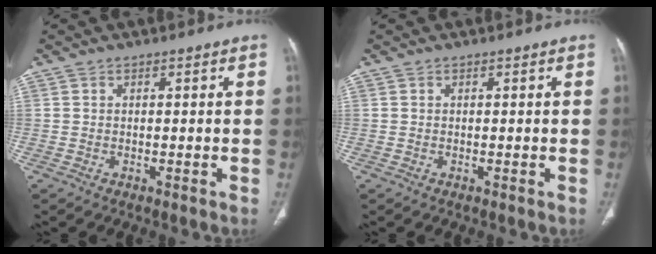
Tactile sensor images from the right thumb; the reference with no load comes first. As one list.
[{"total": 0.0}]